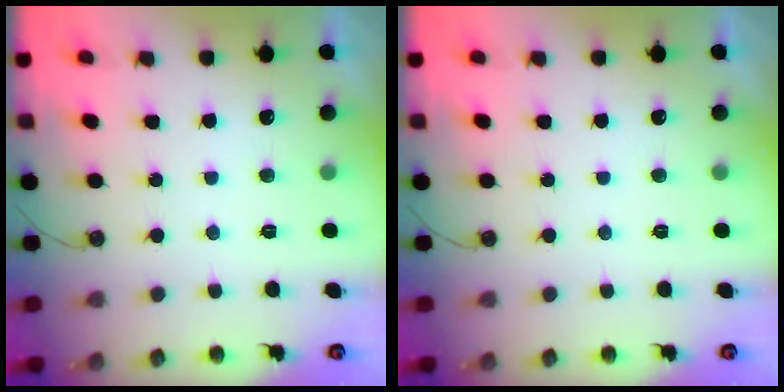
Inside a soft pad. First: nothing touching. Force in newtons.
{"total": 0.0}